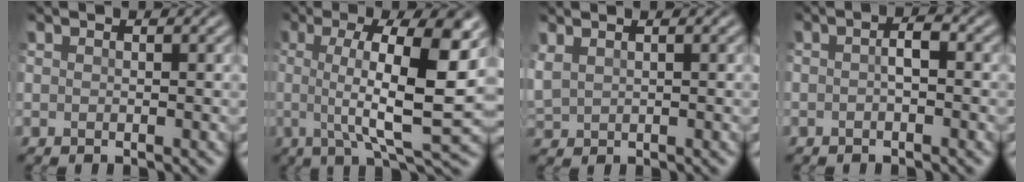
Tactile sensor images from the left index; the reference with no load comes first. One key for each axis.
{"total": 10.8, "fx": 1.1, "fy": 2.7, "fz": 10.4, "tx": -0.146, "ty": -0.001, "tz": 0.014}
{"total": 1.7, "fx": 1.1, "fy": 0.9, "fz": 1.0, "tx": -0.032, "ty": 0.008, "tz": 0.028}
{"total": 1.5, "fx": -0.5, "fy": 0.5, "fz": 1.3, "tx": -0.028, "ty": 0.004, "tz": -0.013}